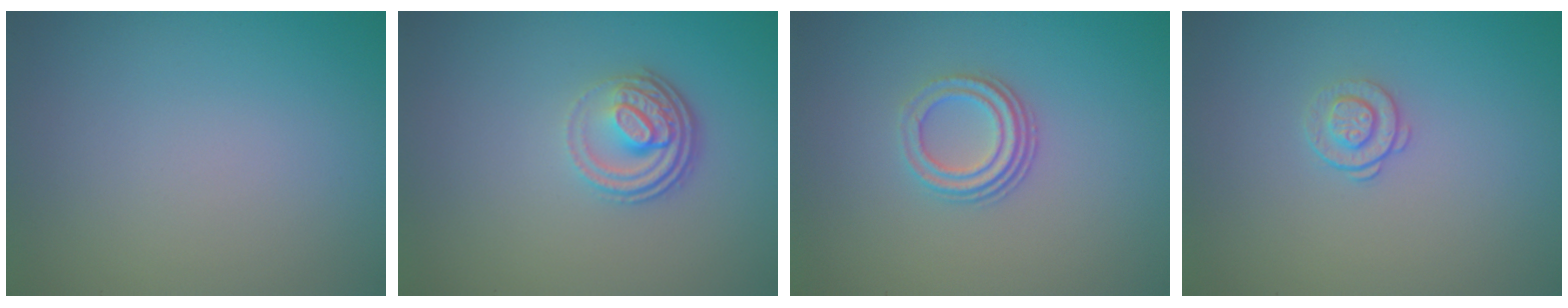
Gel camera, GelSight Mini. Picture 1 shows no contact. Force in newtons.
{"total": 3.8, "press": 2.7, "slide": 2.7}
{"total": 3.0, "press": 2.2, "slide": 2.0}
{"total": 1.4, "press": 0.9, "slide": 1.0}